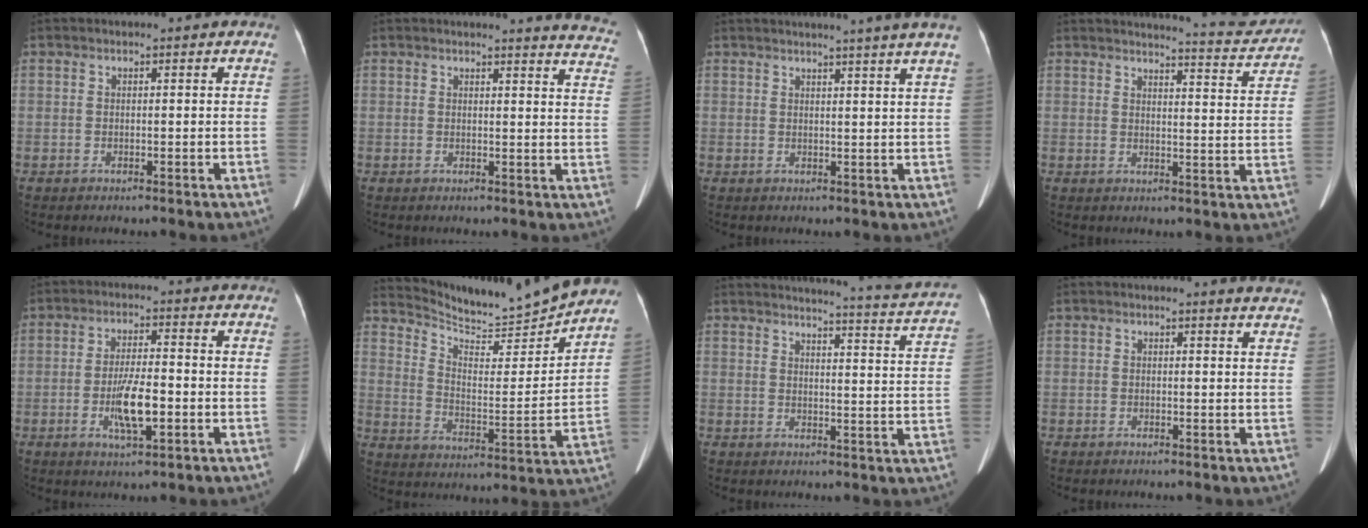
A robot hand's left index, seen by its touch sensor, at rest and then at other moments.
{"total": 10.9, "force": [10.7, 0.3, 2.0], "torque": [0.002, -0.082, 0.079]}
{"total": 9.4, "force": [8.1, -1.9, 4.4], "torque": [-0.051, -0.008, 0.079]}
{"total": 10.8, "force": [10.6, 0.2, 1.8], "torque": [-0.021, -0.036, 0.115]}
{"total": 6.7, "force": [-1.8, 1.4, 6.3], "torque": [-0.121, -0.004, -0.029]}
{"total": 16.5, "force": [15.9, -0.1, 4.1], "torque": [-0.088, -0.041, 0.242]}
{"total": 19.0, "force": [18.1, -0.7, 5.7], "torque": [-0.082, -0.078, 0.199]}
{"total": 4.2, "force": [4.1, 0.0, 0.8], "torque": [-0.011, -0.013, 0.022]}